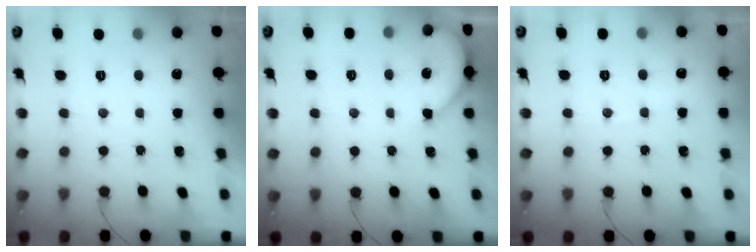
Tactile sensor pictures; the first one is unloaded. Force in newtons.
{"total": 4.2, "press": 4.2, "slide": 0.5}
{"total": 3.2, "press": 3.1, "slide": 0.5}